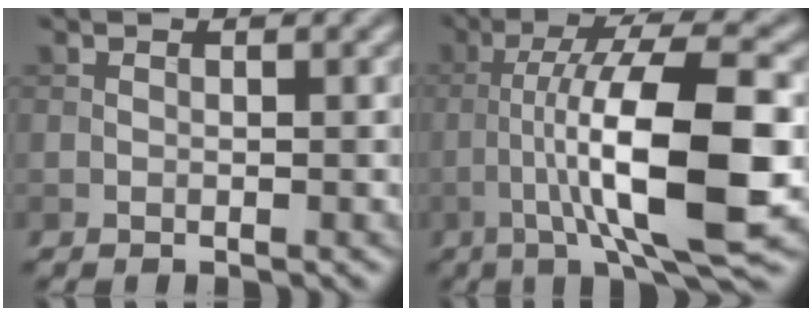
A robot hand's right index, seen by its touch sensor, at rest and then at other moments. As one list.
[{"total": 11.5, "force": [-2.5, 2.1, 11.0], "torque": [-0.171, 0.017, -0.044]}]